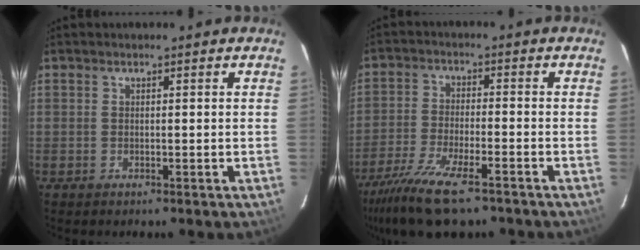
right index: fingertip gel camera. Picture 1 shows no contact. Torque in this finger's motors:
{"motor_torque": [1.32, -0.82, 0.57, 0.15]}